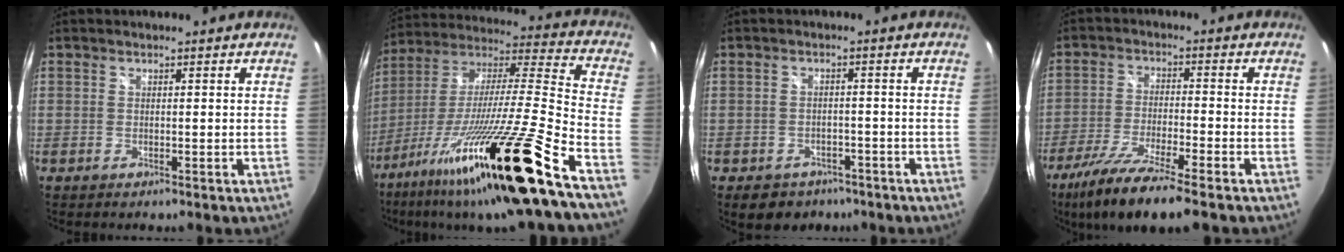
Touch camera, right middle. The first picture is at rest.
{"total": 30.1, "force": [-19.4, -0.7, 23.0], "torque": [-0.368, -0.060, -0.332]}
{"total": 7.2, "force": [-4.8, 4.9, 2.3], "torque": [-0.052, 0.007, -0.057]}
{"total": 13.2, "force": [-9.8, 1.1, 8.8], "torque": [-0.188, -0.034, -0.175]}